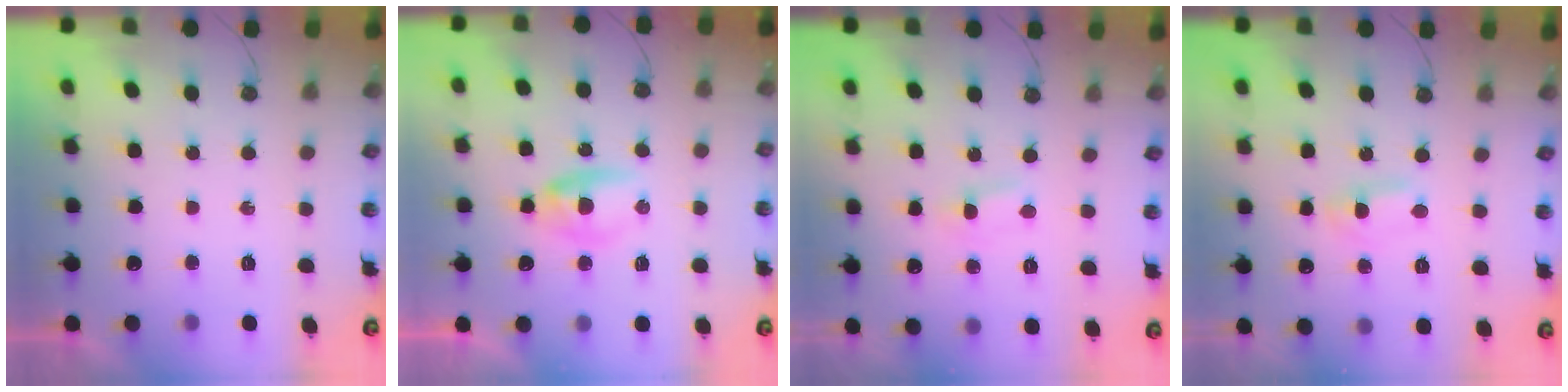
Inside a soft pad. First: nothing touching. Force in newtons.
{"total": 5.0, "press": 4.9, "slide": 0.6}
{"total": 1.4, "press": 1.4, "slide": 0.3}
{"total": 1.1, "press": 0.9, "slide": 0.6}